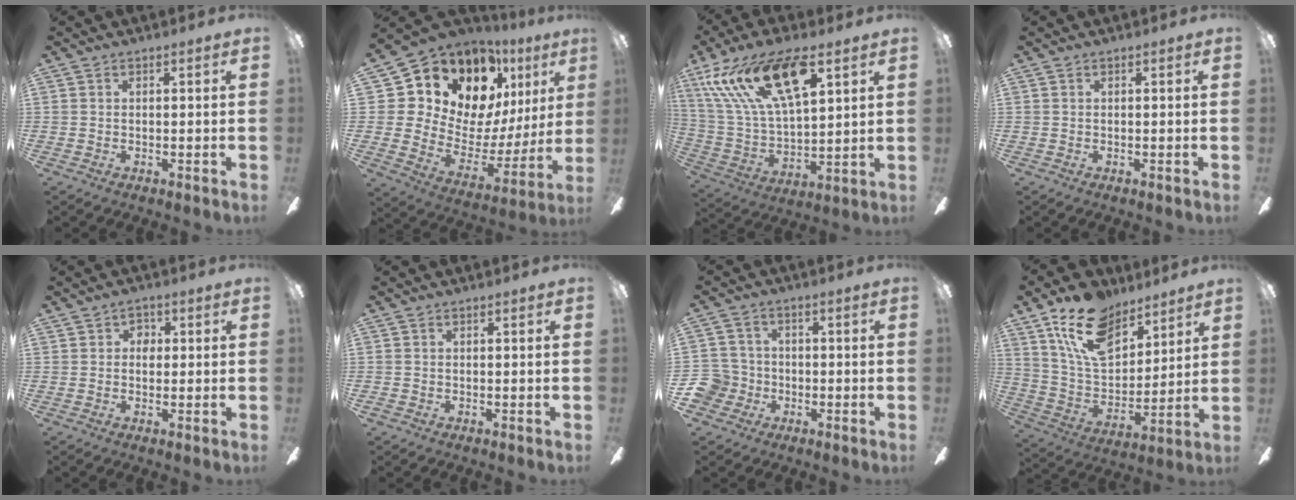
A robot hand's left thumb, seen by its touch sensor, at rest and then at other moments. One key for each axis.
{"total": 15.0, "fx": 11.6, "fy": 7.9, "fz": 5.2, "tx": -0.093, "ty": -0.122, "tz": 0.217}
{"total": 21.8, "fx": 12.0, "fy": 9.3, "fz": 15.6, "tx": -0.325, "ty": -0.045, "tz": 0.206}
{"total": 0.0}
{"total": 2.9, "fx": -0.1, "fy": 2.4, "fz": 1.6, "tx": -0.007, "ty": 0.000, "tz": -0.008}
{"total": 0.9, "fx": -0.4, "fy": 0.7, "fz": 0.3, "tx": -0.004, "ty": 0.005, "tz": -0.011}
{"total": 7.1, "fx": -2.3, "fy": 6.5, "fz": 1.5, "tx": -0.060, "ty": 0.026, "tz": -0.043}
{"total": 18.1, "fx": 11.8, "fy": 10.0, "fz": 9.4, "tx": -0.167, "ty": -0.051, "tz": 0.218}